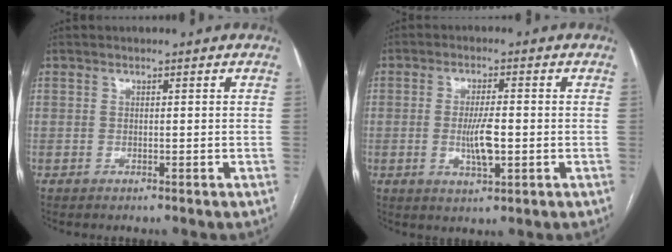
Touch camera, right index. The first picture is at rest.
{"total": 5.5, "force": [-0.9, 1.2, 5.3], "torque": [-0.103, -0.006, -0.013]}